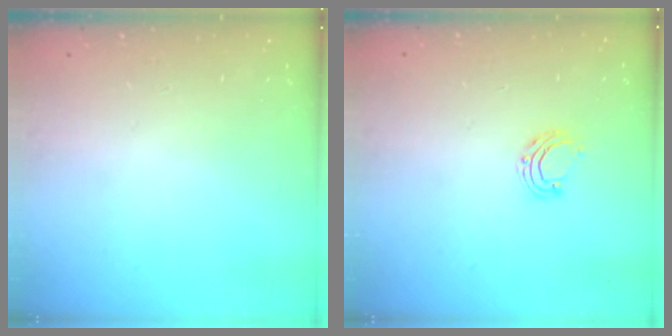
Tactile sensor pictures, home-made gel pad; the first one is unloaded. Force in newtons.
{"total": 6.6, "press": 6.6, "slide": 0.7}